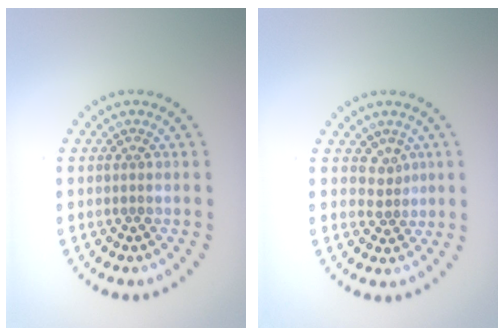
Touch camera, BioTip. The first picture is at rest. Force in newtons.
{"total": 1.7, "press": 1.1, "slide": 1.3}